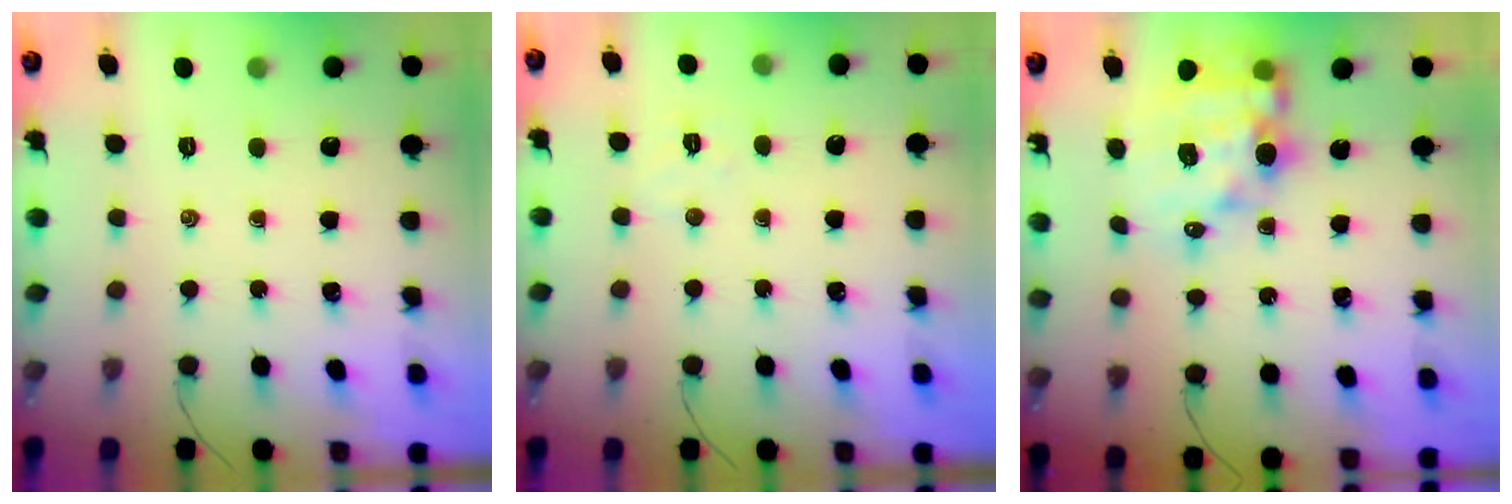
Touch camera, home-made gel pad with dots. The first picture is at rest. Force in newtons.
{"total": 4.0, "press": 3.9, "slide": 0.9}
{"total": 14.7, "press": 14.3, "slide": 3.5}